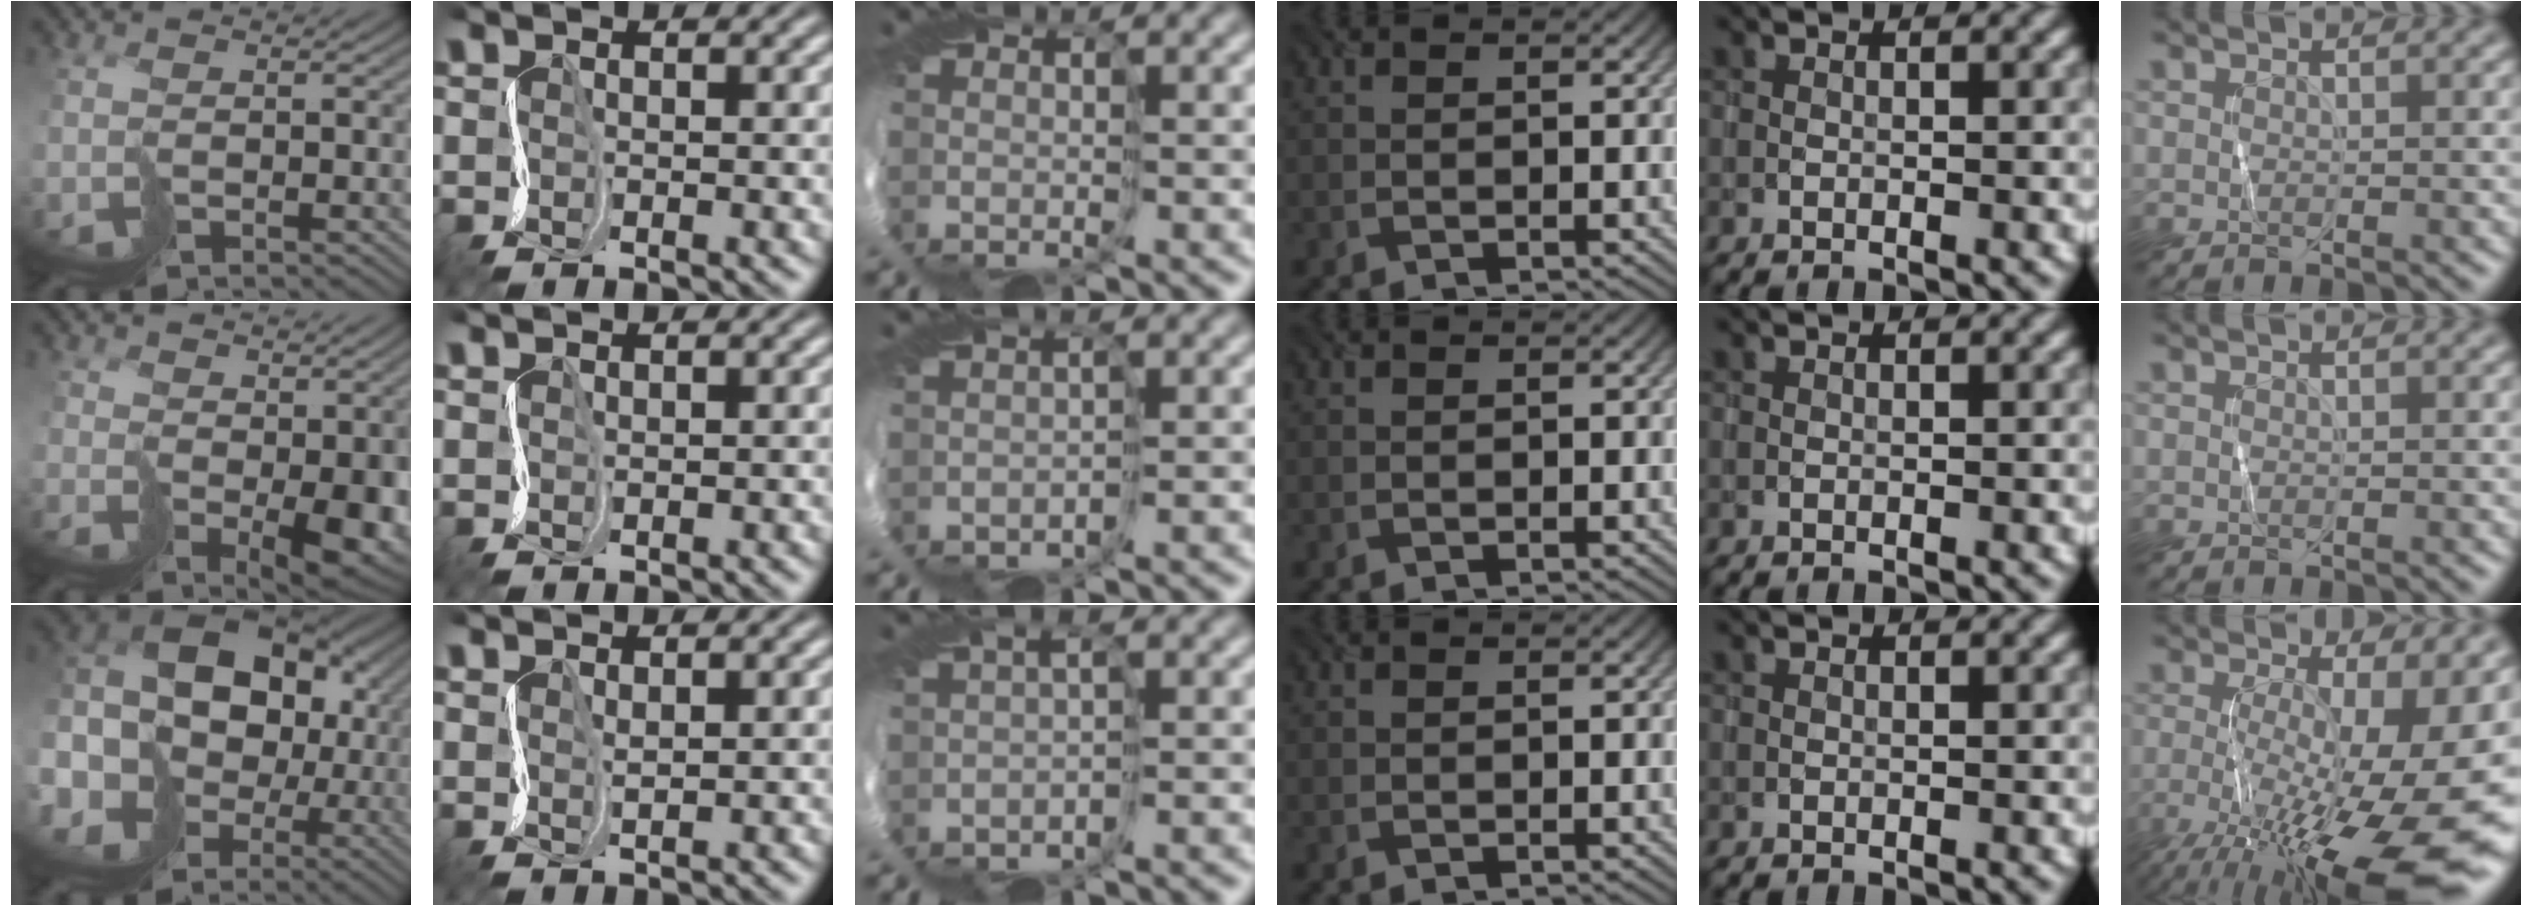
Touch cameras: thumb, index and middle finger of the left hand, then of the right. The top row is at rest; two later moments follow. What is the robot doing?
{"motion": "cut", "object": "wrapping paper"}